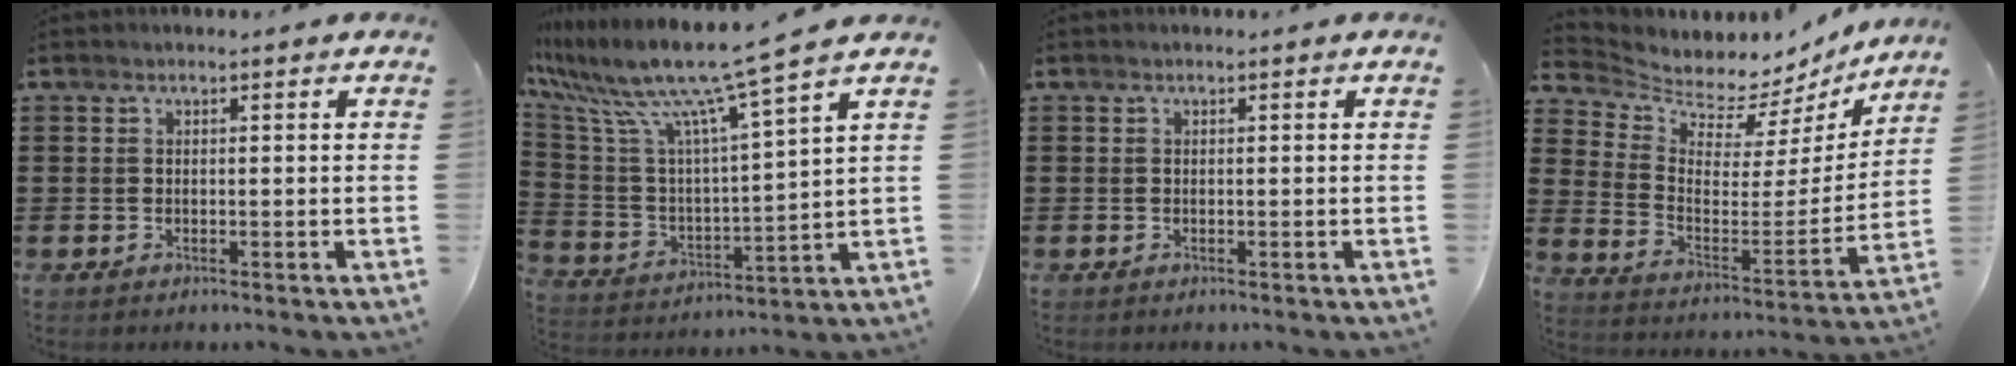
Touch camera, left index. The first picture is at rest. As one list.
[{"total": 10.3, "force": [8.4, -0.5, 6.0], "torque": [-0.155, -0.065, 0.132]}, {"total": 0.0}, {"total": 5.0, "force": [4.7, 1.5, 0.0], "torque": [-0.030, -0.056, 0.075]}]